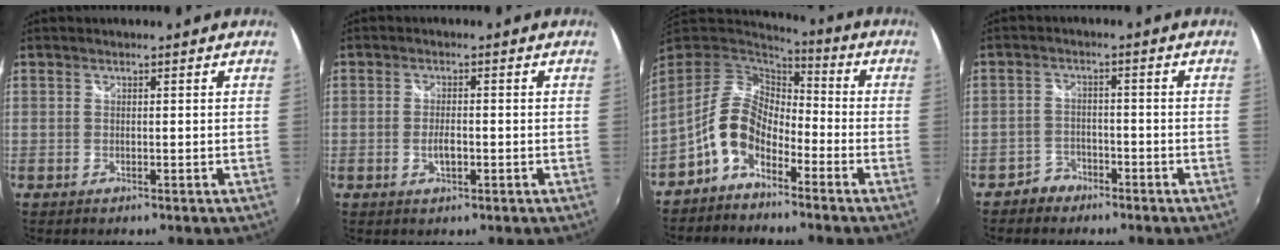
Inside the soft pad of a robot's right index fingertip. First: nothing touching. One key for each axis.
{"total": 3.0, "fx": -0.9, "fy": 1.2, "fz": 2.6, "tx": -0.049, "ty": -0.002, "tz": -0.016}
{"total": 10.0, "fx": -5.3, "fy": 5.7, "fz": 6.2, "tx": -0.124, "ty": 0.018, "tz": -0.107}
{"total": 3.9, "fx": -3.1, "fy": 2.5, "fz": 0.1, "tx": -0.012, "ty": 0.012, "tz": -0.057}